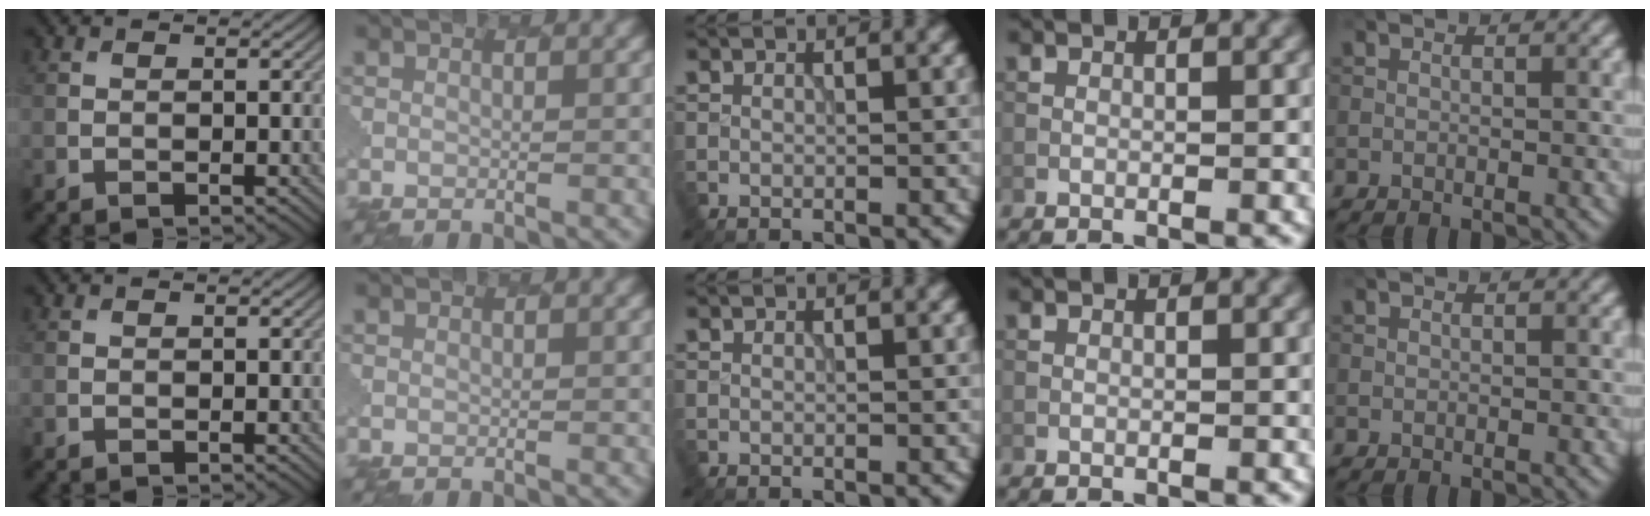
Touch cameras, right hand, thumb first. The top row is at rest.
{}